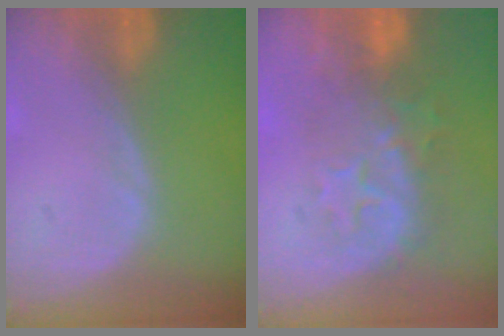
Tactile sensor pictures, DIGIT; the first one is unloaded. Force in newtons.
{"total": 8.0, "press": 7.8, "slide": 1.7}